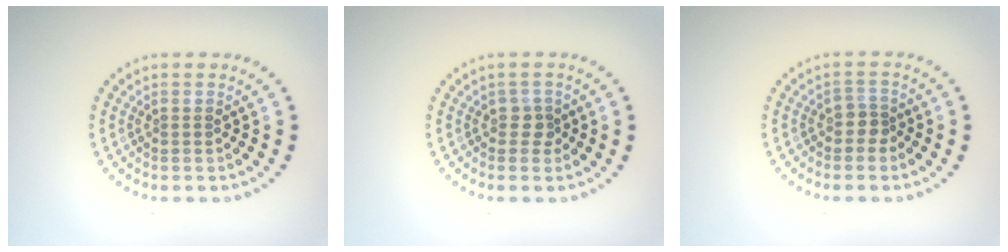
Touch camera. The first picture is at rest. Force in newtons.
{"total": 1.2, "press": 1.0, "slide": 0.6}
{"total": 1.4, "press": 1.1, "slide": 0.9}